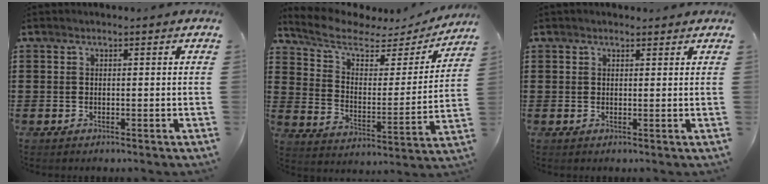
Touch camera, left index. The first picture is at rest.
{"total": 6.3, "force": [4.8, 2.6, 3.3], "torque": [-0.089, -0.027, 0.080]}
{"total": 0.8, "force": [0.8, 0.3, 0.2], "torque": [-0.004, 0.002, 0.015]}